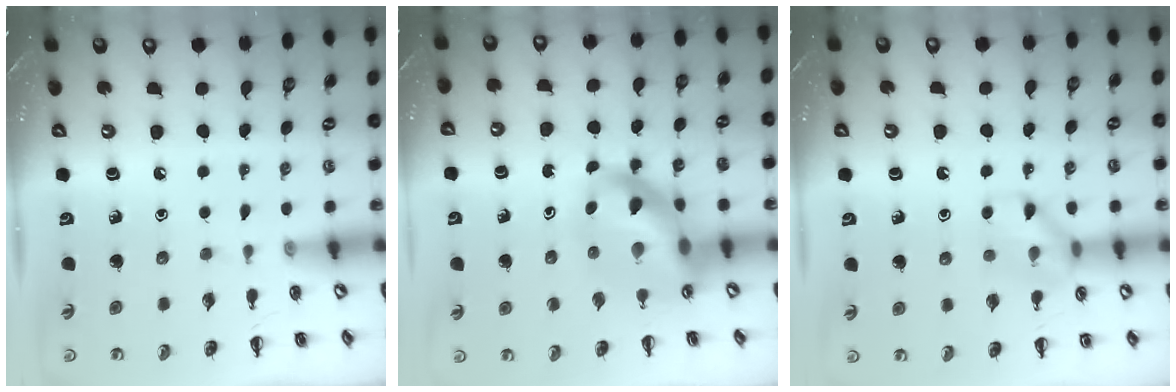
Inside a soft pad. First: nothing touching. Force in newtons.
{"total": 13.8, "press": 13.3, "slide": 3.7}
{"total": 9.1, "press": 9.1, "slide": 0.4}